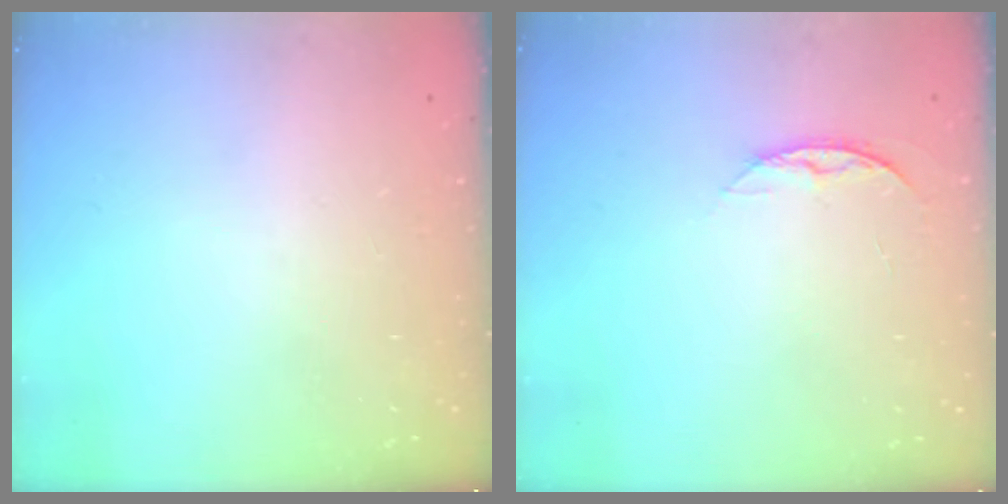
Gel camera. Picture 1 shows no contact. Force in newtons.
{"total": 6.4, "press": 6.3, "slide": 0.8}